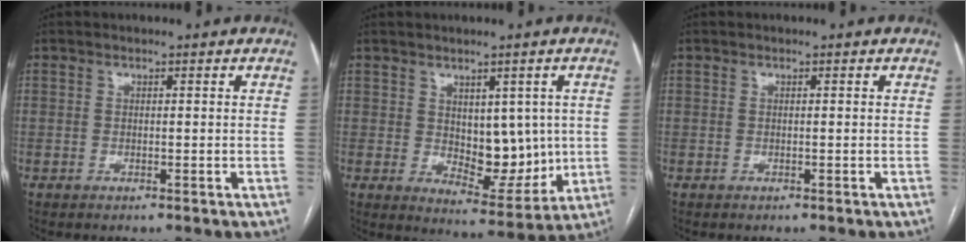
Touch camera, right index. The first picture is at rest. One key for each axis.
{"total": 9.0, "fx": 0.7, "fy": 5.0, "fz": 7.5, "tx": -0.095, "ty": -0.005, "tz": 0.031}
{"total": 0.0}